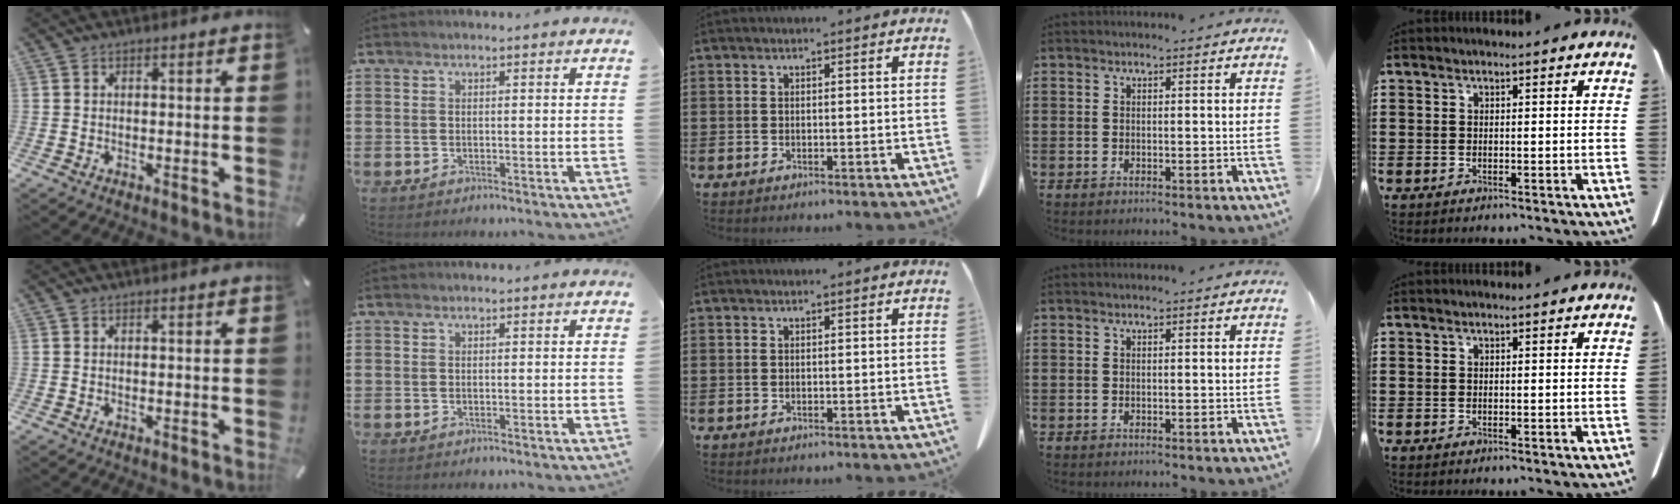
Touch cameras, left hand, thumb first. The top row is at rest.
{}